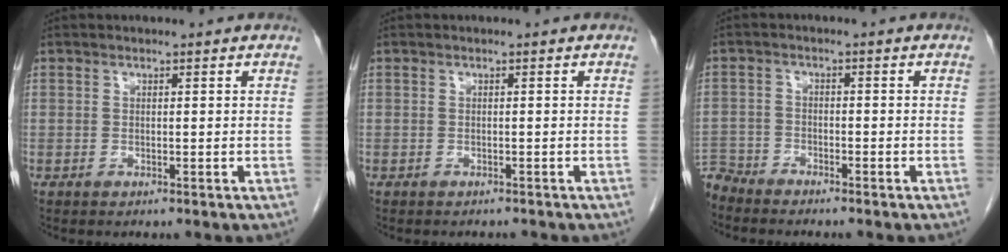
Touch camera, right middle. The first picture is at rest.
{"total": 1.3, "force": [-1.2, 0.4, 0.1], "torque": [-0.007, -0.002, -0.016]}
{"total": 4.6, "force": [-4.5, 0.8, -0.1], "torque": [0.012, -0.010, -0.085]}